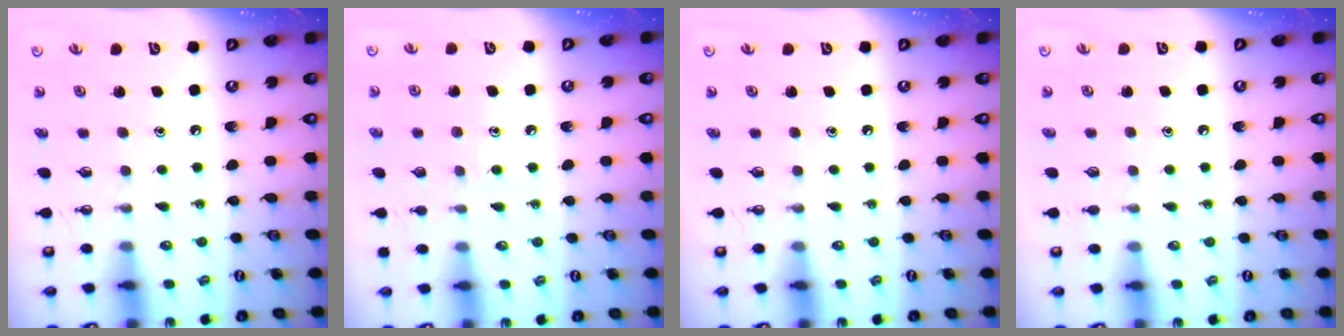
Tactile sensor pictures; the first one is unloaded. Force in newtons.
{"total": 5.6, "press": 5.6, "slide": 0.5}
{"total": 0.0}
{"total": 3.5, "press": 3.5, "slide": 0.3}